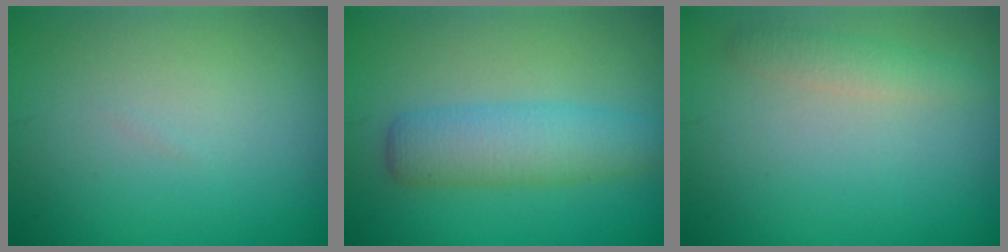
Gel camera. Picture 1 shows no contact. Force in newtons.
{"total": 4.4, "press": 4.4, "slide": 0.1}
{"total": 1.7, "press": 1.7, "slide": 0.0}